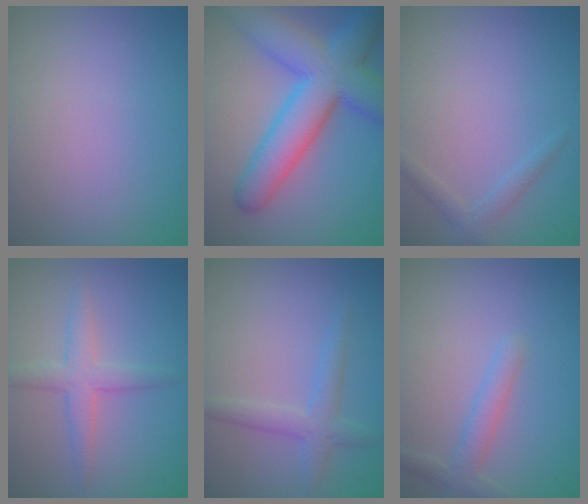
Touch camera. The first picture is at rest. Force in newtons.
{"total": 9.6, "press": 9.6, "slide": 0.2}
{"total": 1.4, "press": 1.4, "slide": 0.1}
{"total": 2.9, "press": 2.9, "slide": 0.1}
{"total": 1.8, "press": 1.8, "slide": 0.1}
{"total": 2.2, "press": 2.2, "slide": 0.1}